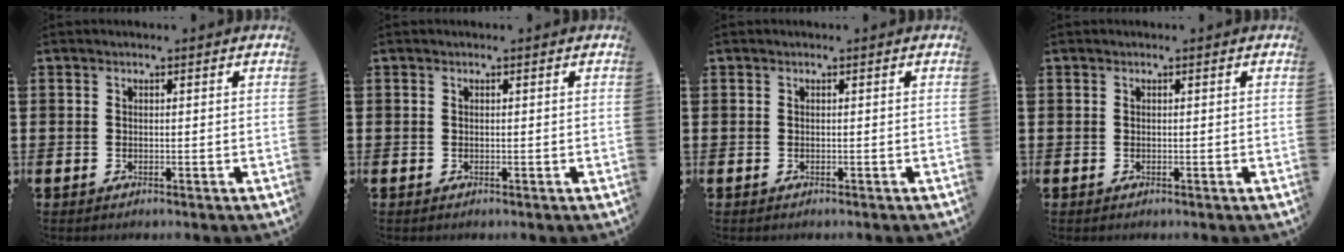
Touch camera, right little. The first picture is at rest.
{"total": 0.0}
{"total": 0.0}
{"total": 0.0}